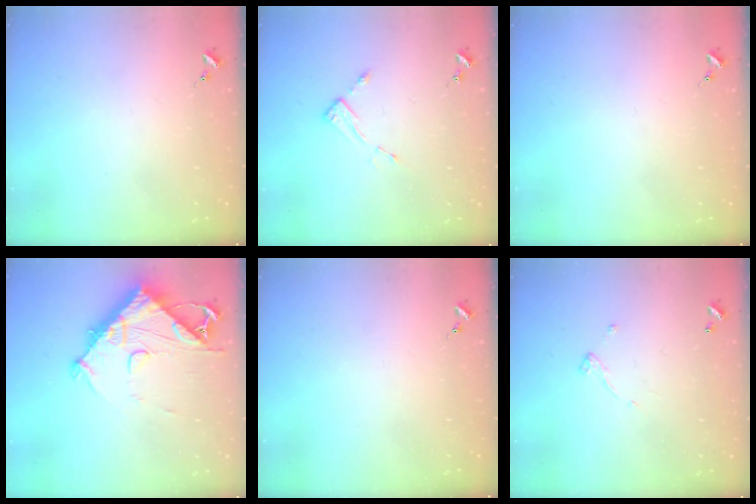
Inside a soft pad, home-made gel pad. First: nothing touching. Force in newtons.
{"total": 3.9, "press": 3.9, "slide": 0.2}
{"total": 0.0}
{"total": 13.1, "press": 13.0, "slide": 1.0}
{"total": 0.0}
{"total": 4.9, "press": 4.9, "slide": 0.1}